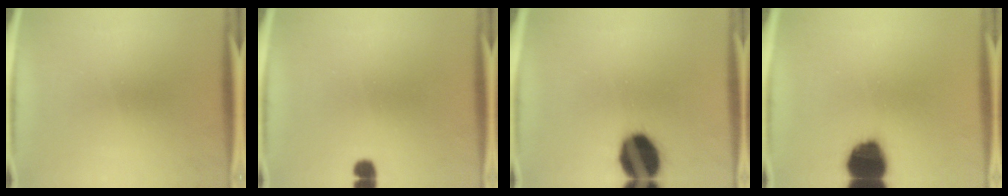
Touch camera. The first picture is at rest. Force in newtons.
{"total": 2.0}
{"total": 16.7}
{"total": 14.0}